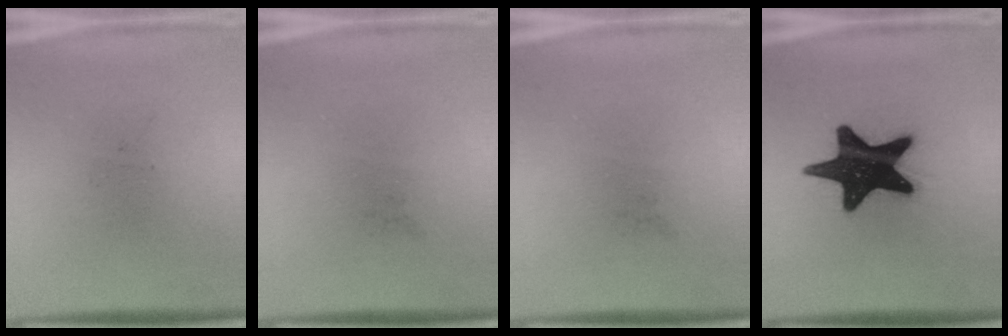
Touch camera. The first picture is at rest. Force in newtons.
{"total": 0.0}
{"total": 0.0}
{"total": 19.6}